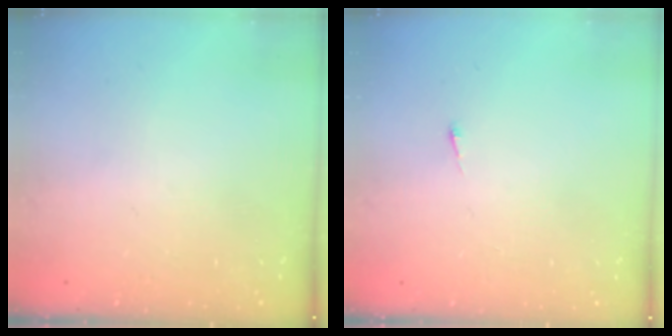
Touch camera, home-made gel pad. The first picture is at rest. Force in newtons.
{"total": 2.6, "press": 2.5, "slide": 0.3}